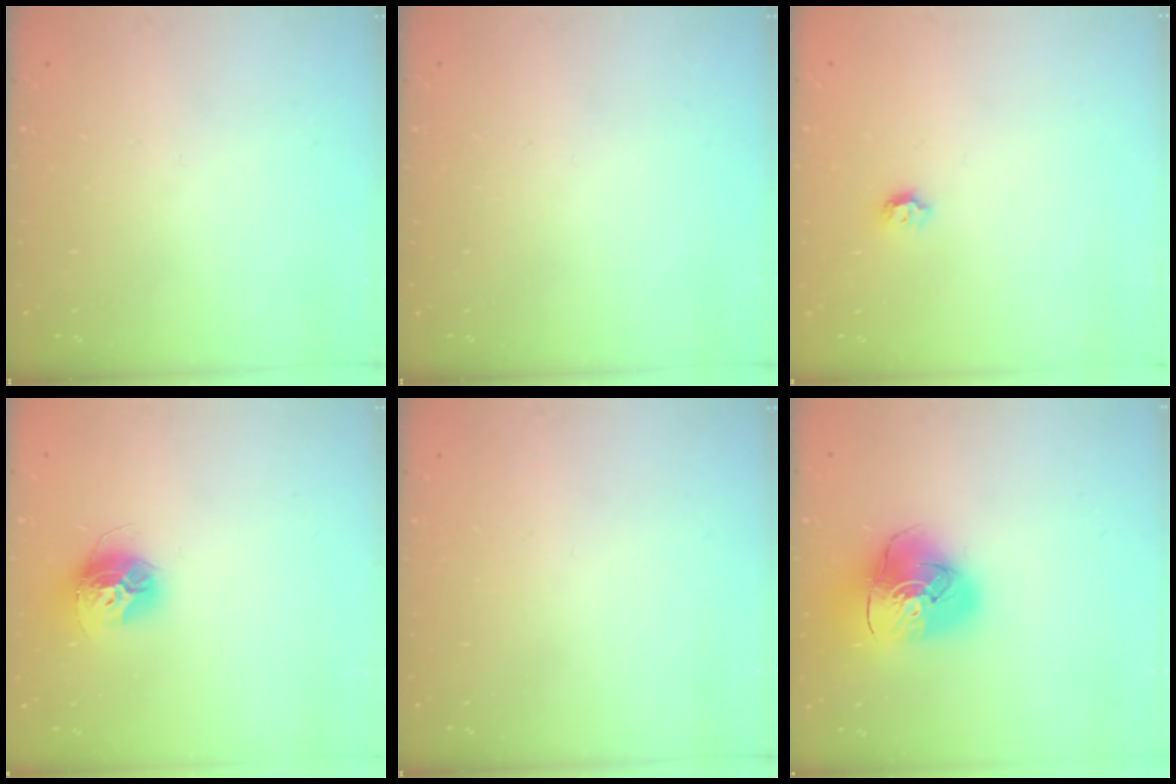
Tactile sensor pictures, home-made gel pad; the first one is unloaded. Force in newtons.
{"total": 0.0}
{"total": 5.5, "press": 5.5, "slide": 0.5}
{"total": 12.1, "press": 12.0, "slide": 1.0}
{"total": 0.7, "press": 0.7, "slide": 0.1}
{"total": 13.9, "press": 13.8, "slide": 1.7}